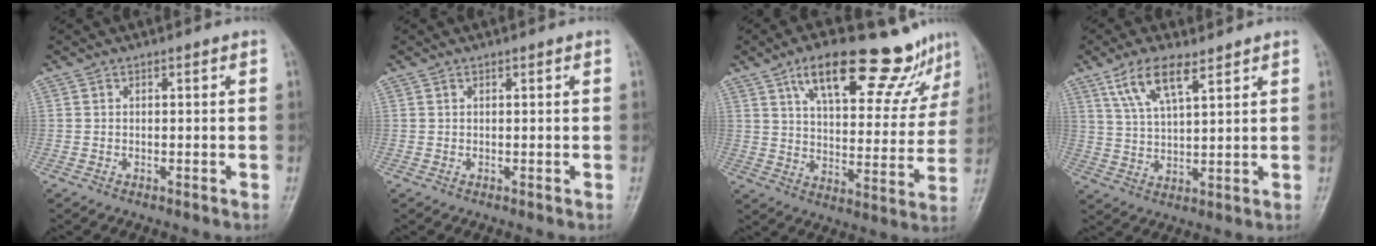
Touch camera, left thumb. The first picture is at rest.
{"total": 0.0}
{"total": 20.7, "force": [14.1, 7.3, 13.3], "torque": [-0.147, -0.041, 0.214]}
{"total": 8.4, "force": [5.2, 2.8, 6.0], "torque": [-0.113, -0.017, 0.107]}